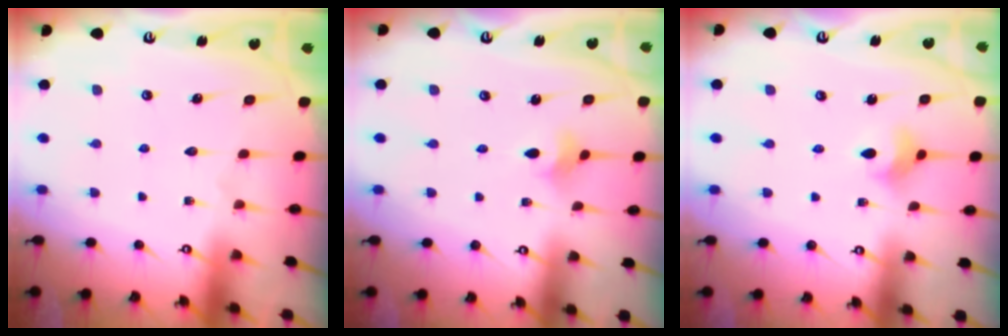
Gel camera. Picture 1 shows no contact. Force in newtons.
{"total": 1.9, "press": 1.9, "slide": 0.4}
{"total": 4.6, "press": 4.5, "slide": 0.8}